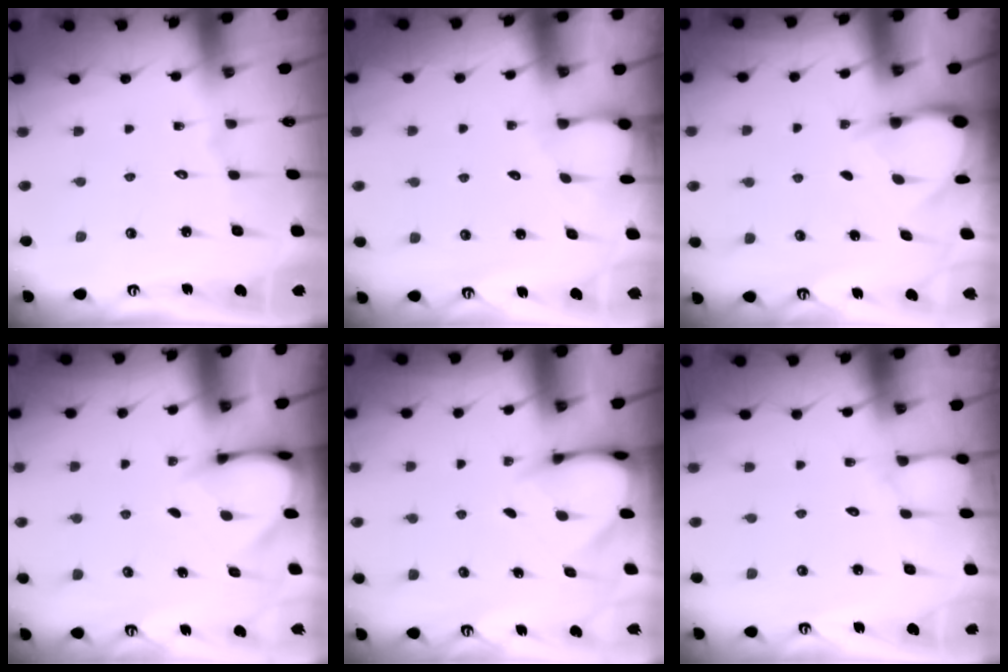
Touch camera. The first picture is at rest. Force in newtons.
{"total": 2.0, "press": 2.0, "slide": 0.3}
{"total": 3.4, "press": 3.4, "slide": 0.2}
{"total": 3.4, "press": 3.4, "slide": 0.3}
{"total": 3.4, "press": 3.4, "slide": 0.3}
{"total": 4.6, "press": 4.5, "slide": 0.5}